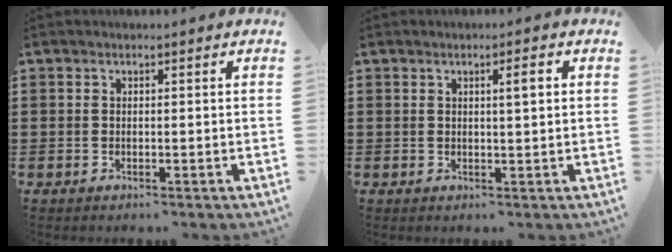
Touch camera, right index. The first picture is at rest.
{"total": 2.2, "force": [0.5, 0.3, 2.1], "torque": [-0.032, 0.001, 0.004]}